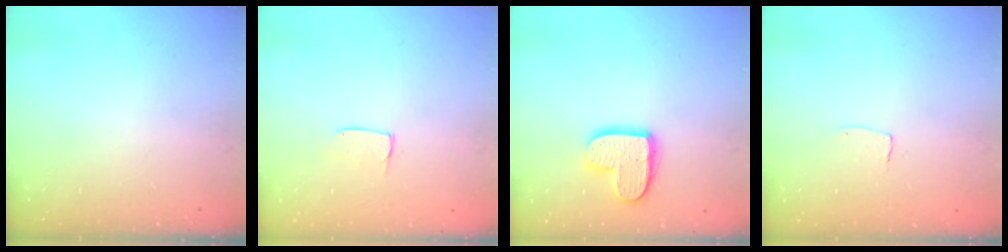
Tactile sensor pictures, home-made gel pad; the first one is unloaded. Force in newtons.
{"total": 4.4, "press": 4.4, "slide": 0.3}
{"total": 12.9, "press": 12.9, "slide": 0.9}
{"total": 2.6, "press": 2.6, "slide": 0.1}